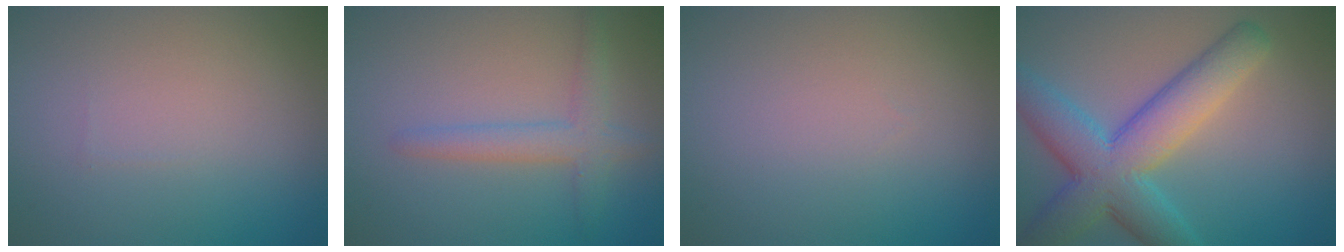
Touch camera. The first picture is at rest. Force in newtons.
{"total": 2.8, "press": 2.8, "slide": 0.2}
{"total": 0.0}
{"total": 8.5, "press": 8.5, "slide": 0.2}